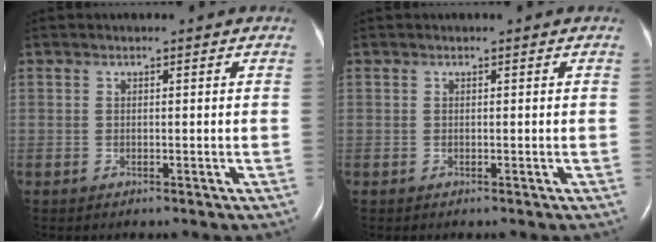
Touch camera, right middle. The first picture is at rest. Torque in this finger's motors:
{"motor_torque": [0.00, 0.00, 0.00, -0.01]}